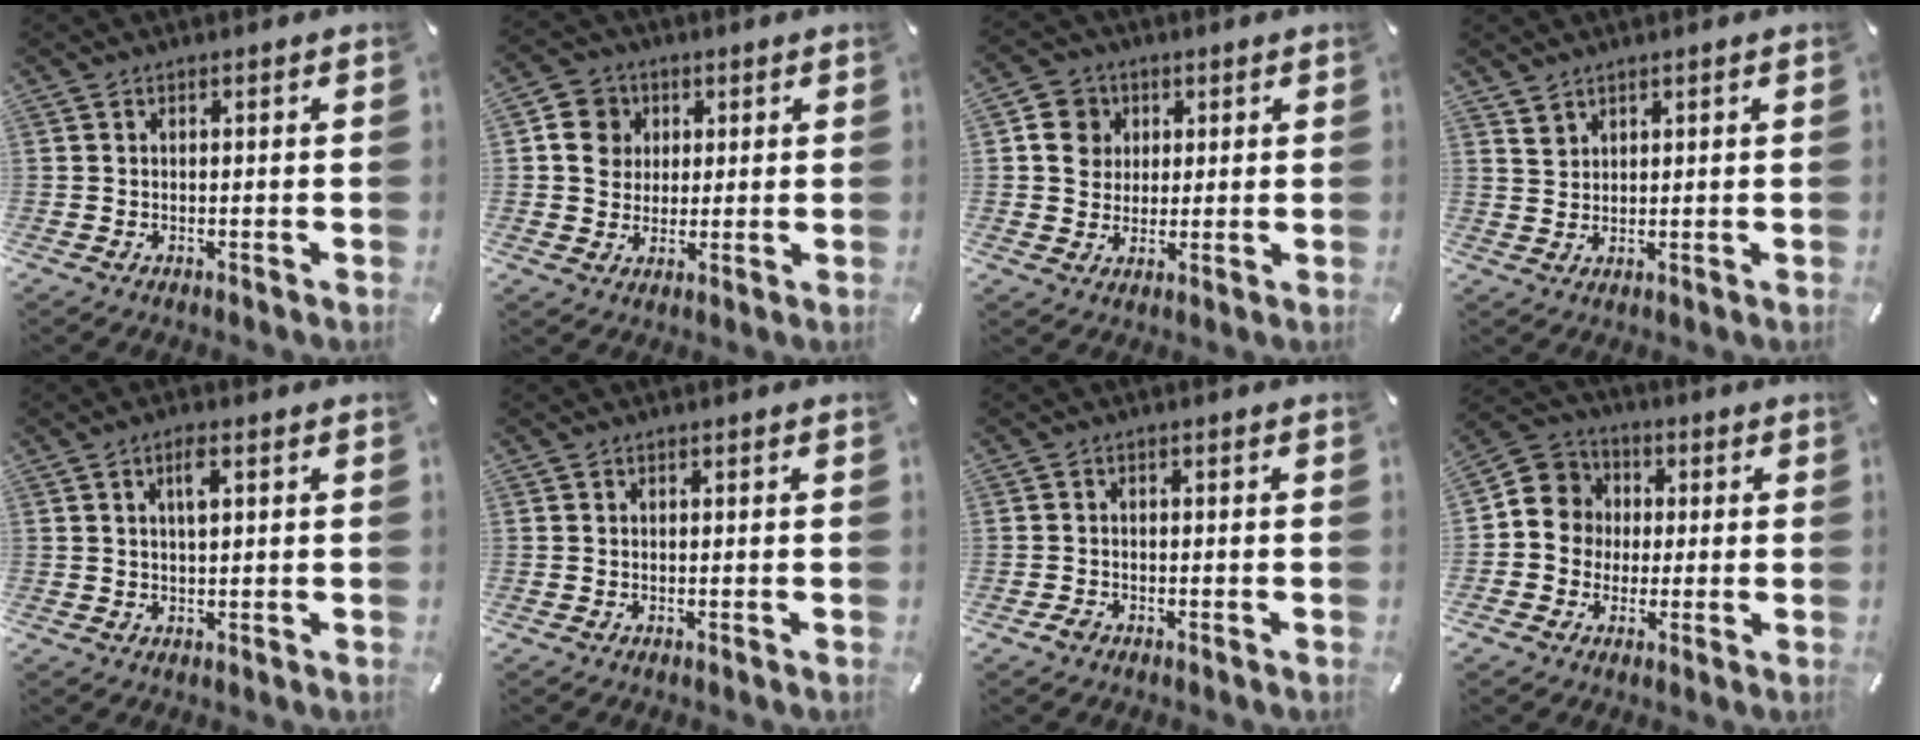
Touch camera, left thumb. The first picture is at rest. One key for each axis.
{"total": 7.0, "fx": 1.6, "fy": 6.6, "fz": 1.6, "tx": -0.022, "ty": 0.003, "tz": 0.031}
{"total": 6.7, "fx": 1.8, "fy": 6.3, "fz": 1.4, "tx": -0.018, "ty": 0.003, "tz": 0.033}
{"total": 2.4, "fx": 1.9, "fy": 1.5, "fz": 0.0, "tx": -0.005, "ty": -0.004, "tz": 0.041}
{"total": 3.5, "fx": 1.3, "fy": 1.0, "fz": 3.1, "tx": -0.066, "ty": 0.008, "tz": 0.019}
{"total": 0.0}
{"total": 1.5, "fx": -1.1, "fy": 0.9, "fz": 0.5, "tx": -0.009, "ty": 0.005, "tz": -0.023}
{"total": 8.1, "fx": -0.5, "fy": 8.0, "fz": 0.9, "tx": -0.021, "ty": 0.009, "tz": -0.009}